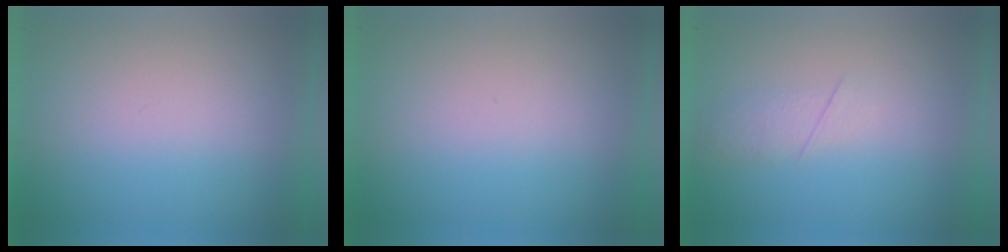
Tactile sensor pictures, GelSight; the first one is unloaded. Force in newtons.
{"total": 0.0}
{"total": 2.1}